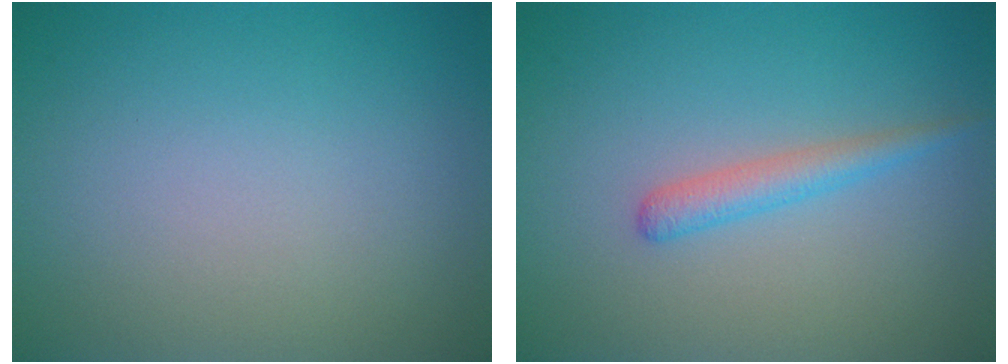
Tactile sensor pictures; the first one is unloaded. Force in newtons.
{"total": 1.9, "press": 1.9, "slide": 0.0}